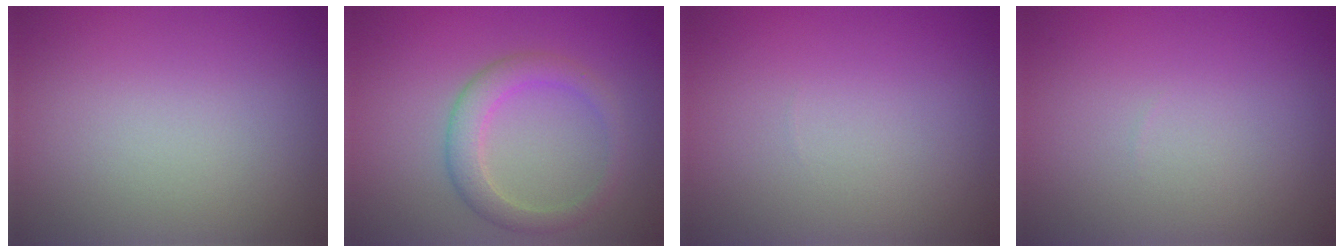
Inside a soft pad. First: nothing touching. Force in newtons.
{"total": 3.0, "press": 3.0, "slide": 0.1}
{"total": 0.0}
{"total": 0.0}